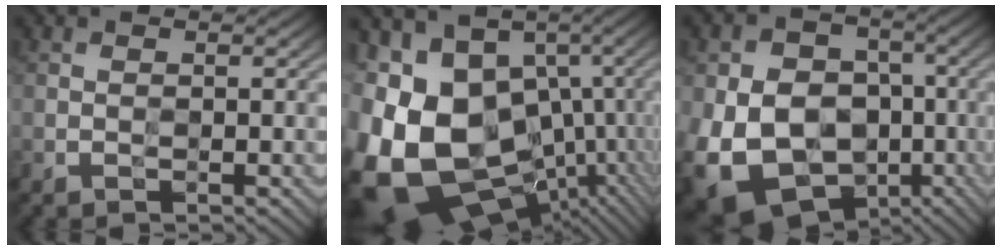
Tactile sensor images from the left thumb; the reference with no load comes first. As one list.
[{"total": 20.8, "force": [-2.3, 15.5, 13.7], "torque": [-0.294, -0.037, -0.008]}, {"total": 19.0, "force": [-5.8, 15.4, 9.5], "torque": [-0.214, -0.039, -0.096]}]